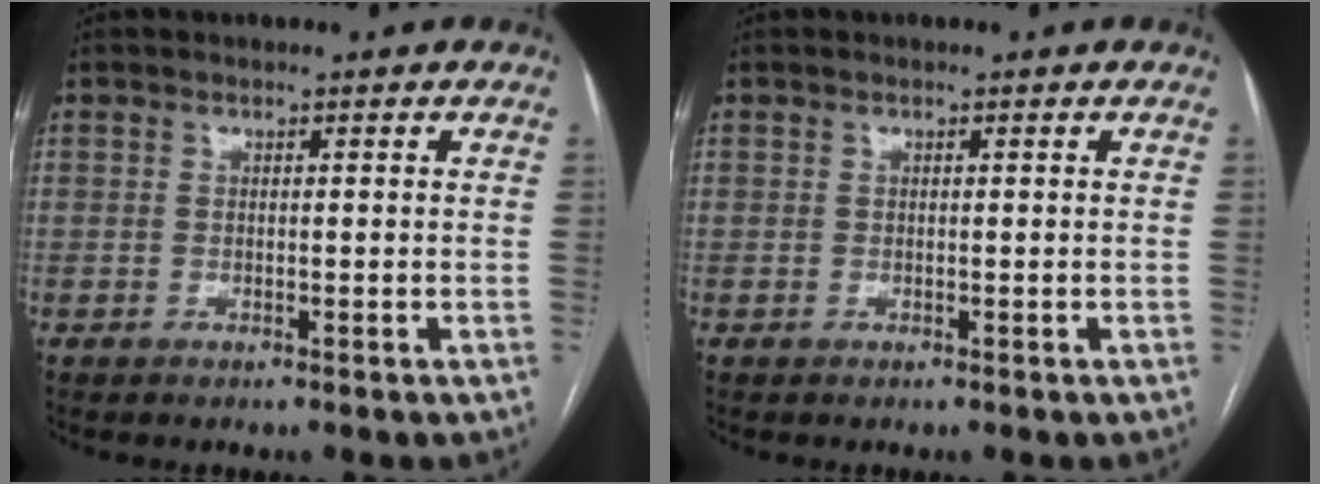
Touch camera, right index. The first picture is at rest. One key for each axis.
{"total": 0.0}